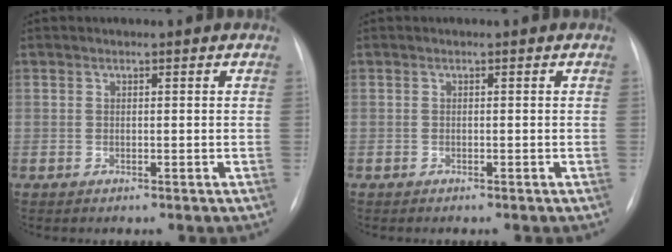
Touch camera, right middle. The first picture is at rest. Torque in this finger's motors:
{"motor_torque": [-0.01, 0.00, 0.06, -0.01]}